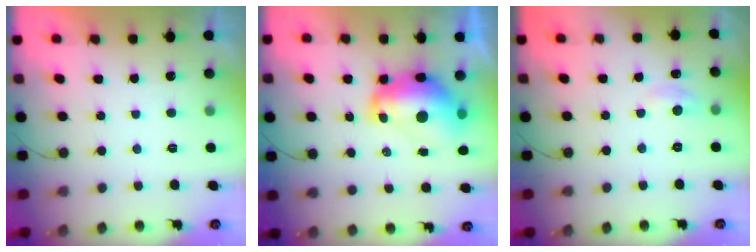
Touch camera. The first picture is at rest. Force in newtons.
{"total": 13.1, "press": 13.0, "slide": 1.3}
{"total": 3.9, "press": 3.8, "slide": 0.5}